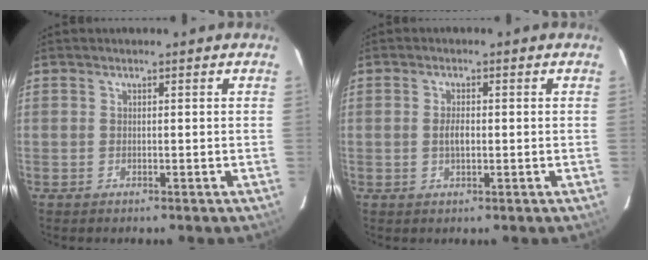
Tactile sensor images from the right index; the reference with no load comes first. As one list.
[{"total": 2.4, "force": [-0.2, 1.1, 2.1], "torque": [-0.040, 0.001, -0.004]}]